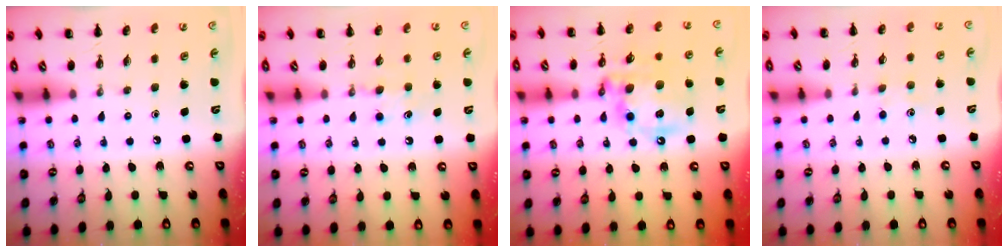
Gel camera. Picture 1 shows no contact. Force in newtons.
{"total": 6.5, "press": 6.3, "slide": 1.7}
{"total": 15.8, "press": 15.4, "slide": 3.5}
{"total": 5.2, "press": 5.1, "slide": 1.1}